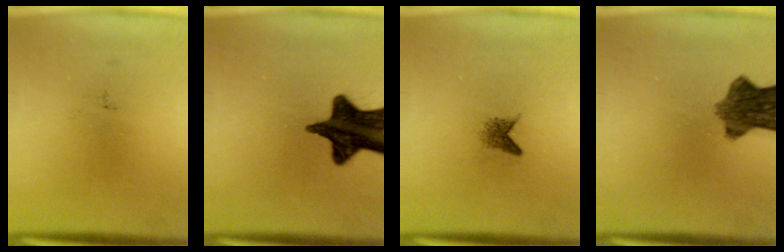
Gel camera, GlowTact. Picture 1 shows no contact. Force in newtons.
{"total": 15.1}
{"total": 1.6}
{"total": 8.0}